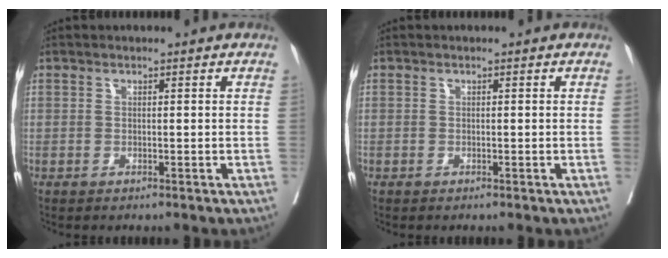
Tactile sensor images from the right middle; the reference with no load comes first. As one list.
[{"total": 0.0}]